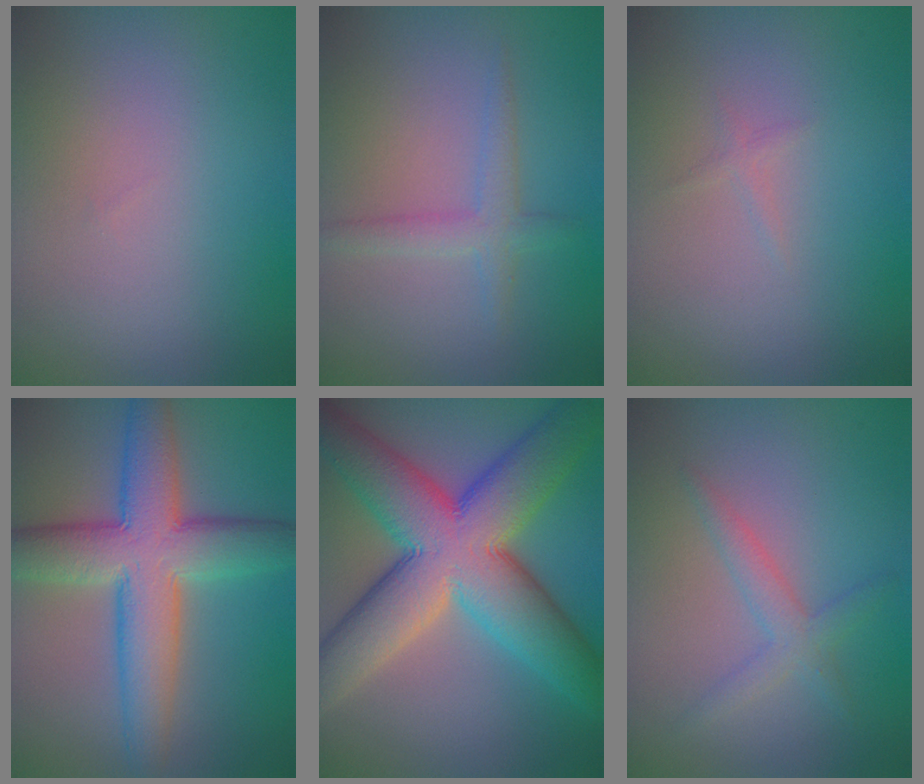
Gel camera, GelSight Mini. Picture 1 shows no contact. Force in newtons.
{"total": 2.2, "press": 2.2, "slide": 0.0}
{"total": 0.5, "press": 0.5, "slide": 0.0}
{"total": 9.1, "press": 9.1, "slide": 0.4}
{"total": 14.0, "press": 14.0, "slide": 0.7}
{"total": 2.3, "press": 2.3, "slide": 0.1}